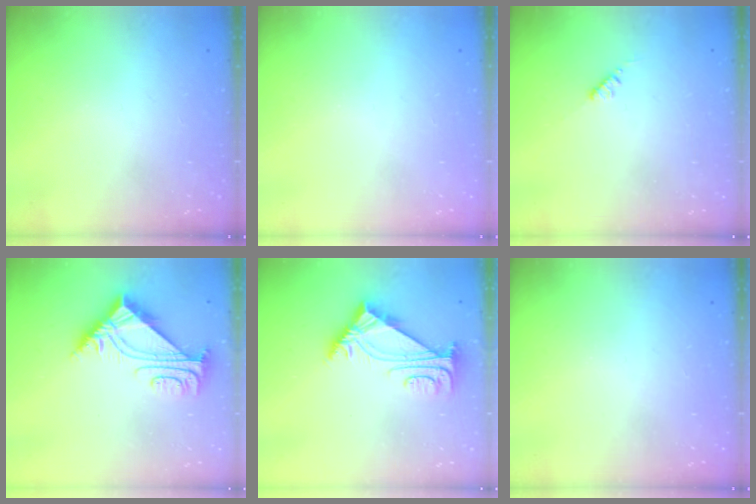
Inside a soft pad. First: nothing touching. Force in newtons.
{"total": 0.0}
{"total": 2.8, "press": 2.8, "slide": 0.4}
{"total": 7.0, "press": 7.0, "slide": 0.7}
{"total": 5.8, "press": 5.7, "slide": 1.1}
{"total": 0.0}